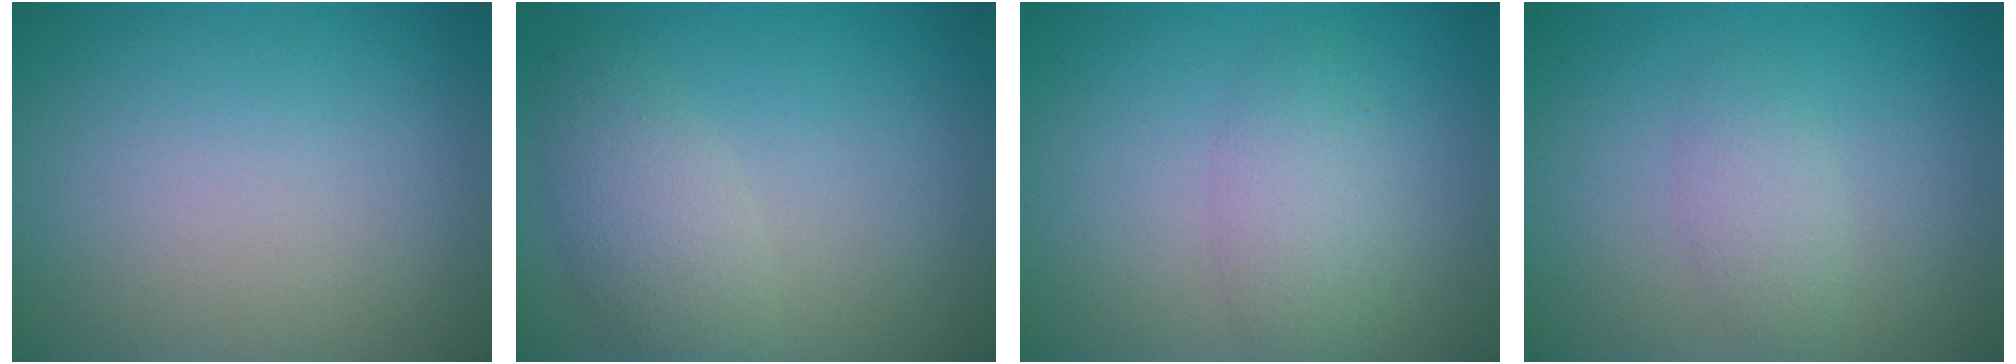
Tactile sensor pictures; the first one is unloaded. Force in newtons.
{"total": 3.6, "press": 3.6, "slide": 0.2}
{"total": 3.0, "press": 3.0, "slide": 0.1}
{"total": 1.9, "press": 1.9, "slide": 0.0}